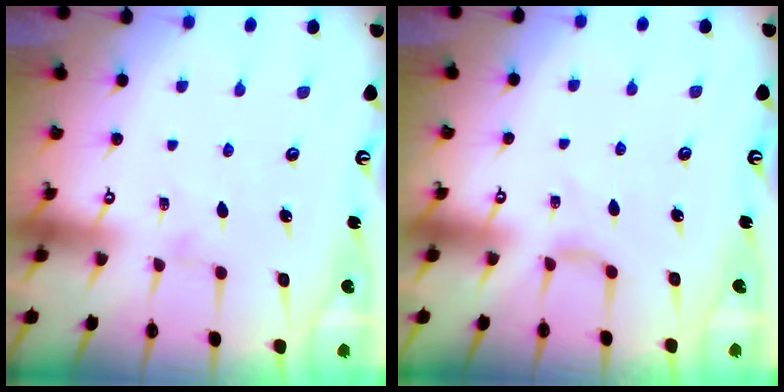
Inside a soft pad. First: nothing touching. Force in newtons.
{"total": 2.6, "press": 2.6, "slide": 0.4}